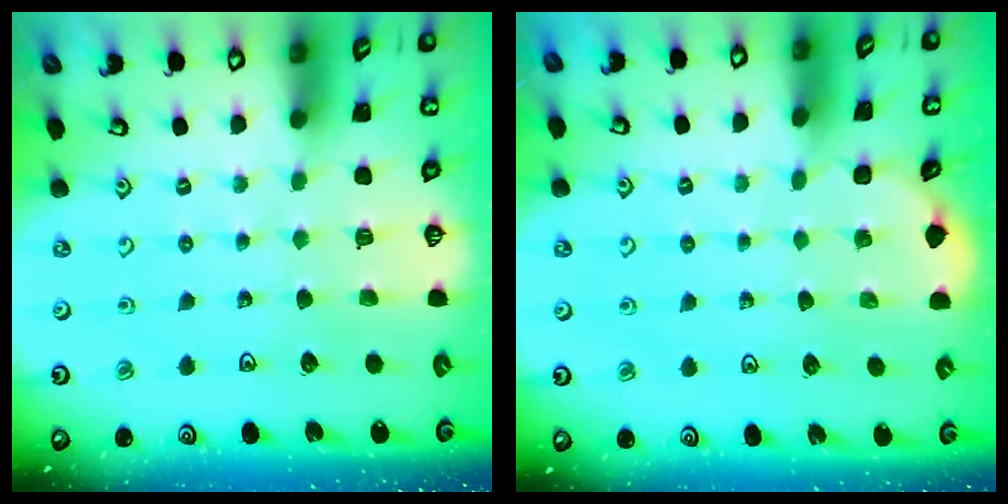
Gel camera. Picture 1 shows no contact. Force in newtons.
{"total": 0.9, "press": 0.9, "slide": 0.1}